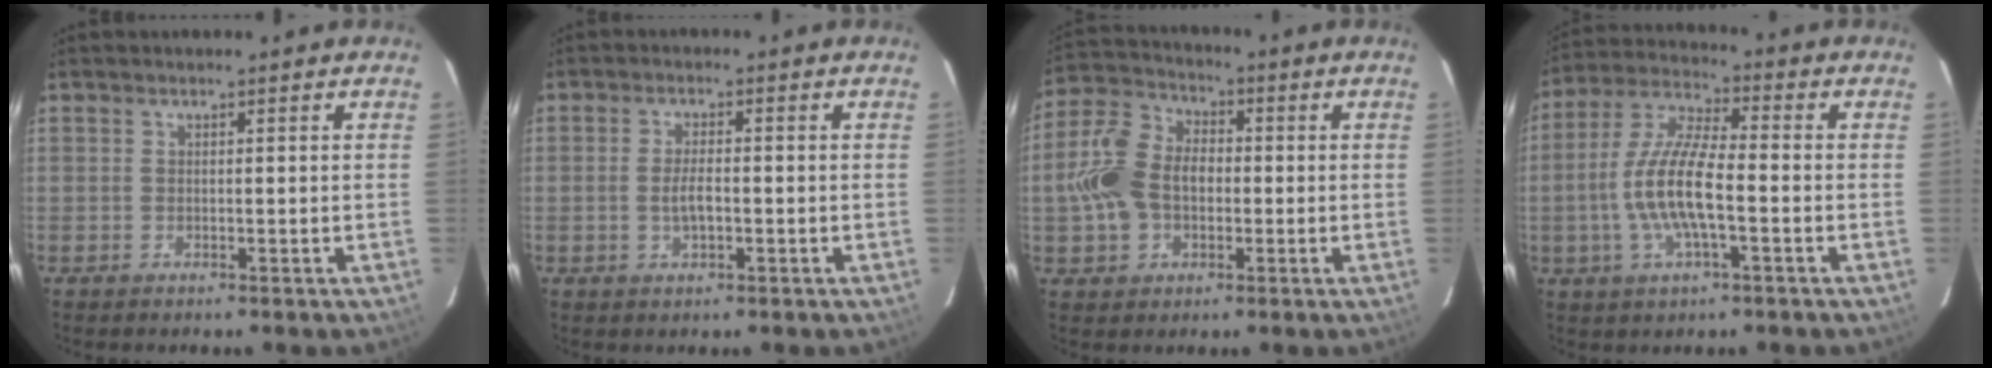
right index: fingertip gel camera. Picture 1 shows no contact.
{"total": 3.7, "force": [-0.7, 1.5, 3.2], "torque": [-0.063, 0.000, -0.010]}
{"total": 12.8, "force": [-1.3, 9.6, 8.3], "torque": [-0.188, 0.025, -0.023]}
{"total": 12.6, "force": [-2.6, 3.7, 11.8], "torque": [-0.245, 0.003, -0.053]}